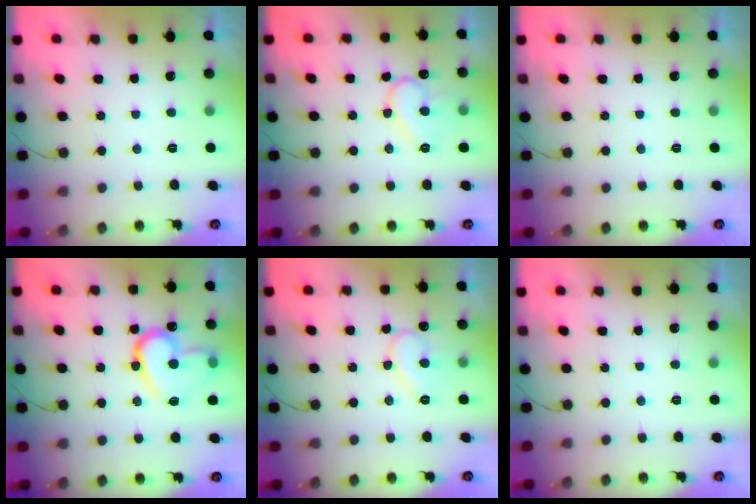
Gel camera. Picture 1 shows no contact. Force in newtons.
{"total": 10.7, "press": 10.6, "slide": 1.0}
{"total": 0.0}
{"total": 15.5, "press": 15.4, "slide": 1.9}
{"total": 9.3, "press": 9.3, "slide": 0.8}
{"total": 0.0}